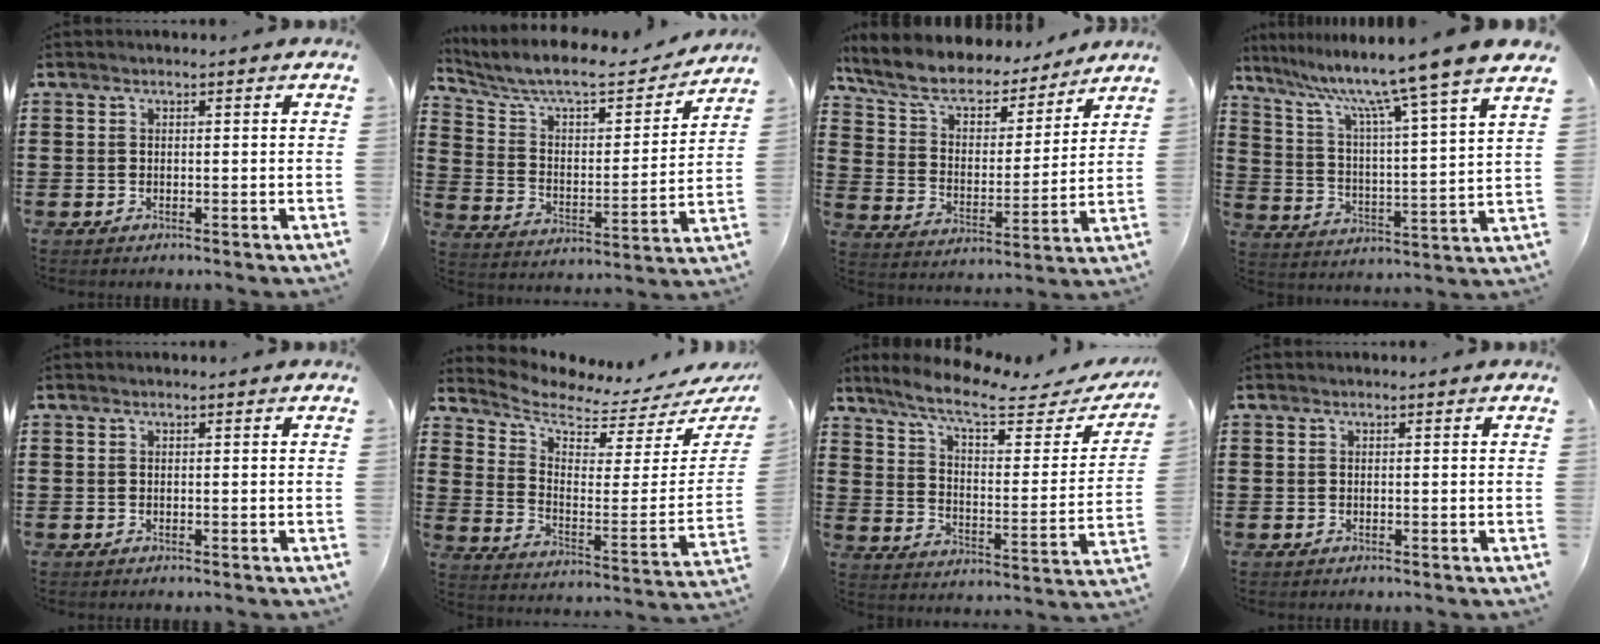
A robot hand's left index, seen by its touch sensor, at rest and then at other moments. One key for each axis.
{"total": 7.8, "fx": 6.8, "fy": 1.7, "fz": 3.3, "tx": -0.096, "ty": -0.045, "tz": 0.112}
{"total": 7.8, "fx": 6.6, "fy": 2.7, "fz": 3.0, "tx": -0.091, "ty": -0.039, "tz": 0.114}
{"total": 10.4, "fx": 8.6, "fy": -2.1, "fz": 5.4, "tx": -0.138, "ty": -0.065, "tz": 0.132}
{"total": 0.0}
{"total": 4.7, "fx": 4.1, "fy": 1.1, "fz": 1.9, "tx": -0.064, "ty": -0.042, "tz": 0.067}
{"total": 9.2, "fx": 7.1, "fy": 1.3, "fz": 5.7, "tx": -0.130, "ty": -0.037, "tz": 0.119}
{"total": 0.0}